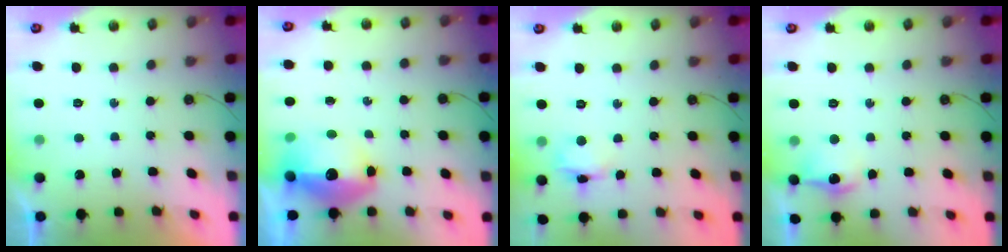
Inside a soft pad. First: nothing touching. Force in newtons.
{"total": 15.0, "press": 14.9, "slide": 1.2}
{"total": 6.6, "press": 6.6, "slide": 0.5}
{"total": 9.6, "press": 9.6, "slide": 0.9}